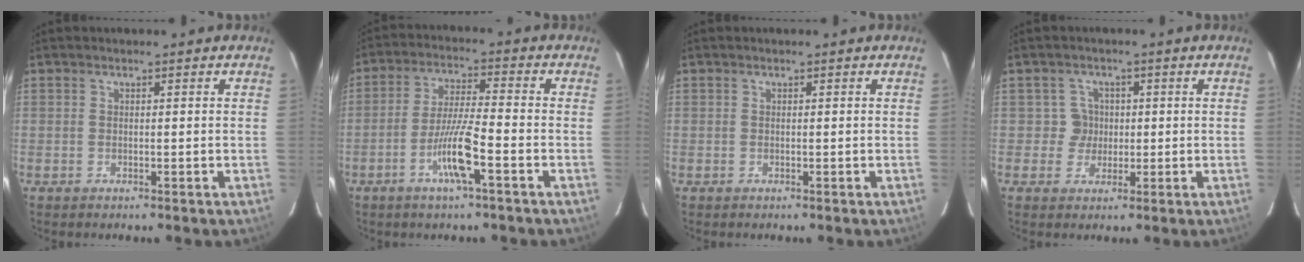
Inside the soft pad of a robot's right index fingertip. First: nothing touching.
{"total": 8.1, "force": [-3.5, 0.1, 7.3], "torque": [-0.142, -0.003, -0.068]}
{"total": 0.0}
{"total": 3.2, "force": [0.2, 3.2, -0.1], "torque": [0.013, 0.009, 0.001]}